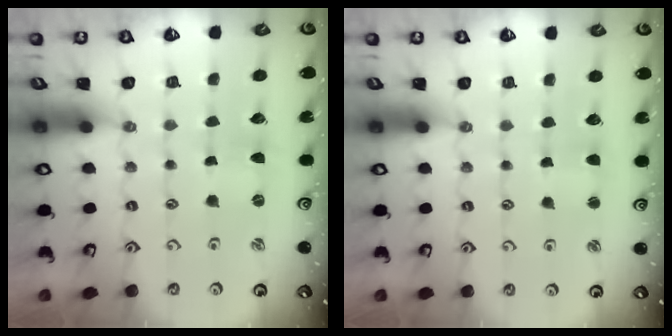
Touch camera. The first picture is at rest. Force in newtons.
{"total": 2.7, "press": 2.7, "slide": 0.2}